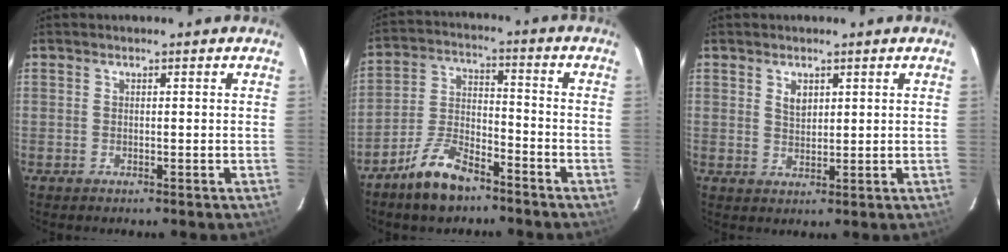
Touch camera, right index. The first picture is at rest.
{"total": 10.2, "force": [-7.6, 3.9, 5.6], "torque": [-0.122, 0.009, -0.141]}
{"total": 2.7, "force": [1.4, 1.8, 1.6], "torque": [-0.024, 0.002, 0.026]}